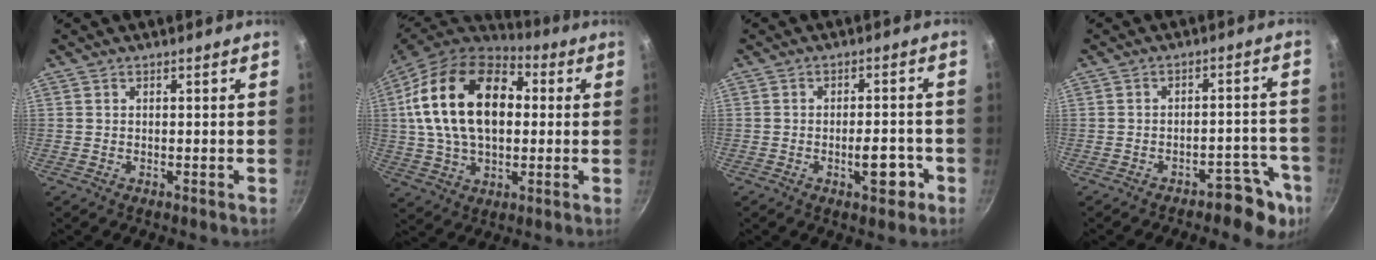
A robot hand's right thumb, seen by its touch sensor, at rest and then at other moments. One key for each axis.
{"total": 23.0, "fx": 3.6, "fy": 14.6, "fz": 17.5, "tx": -0.289, "ty": 0.022, "tz": 0.051}
{"total": 5.7, "fx": -2.3, "fy": 2.5, "fz": 4.5, "tx": -0.037, "ty": 0.017, "tz": -0.030}
{"total": 7.7, "fx": -5.0, "fy": 3.8, "fz": 4.5, "tx": -0.006, "ty": 0.059, "tz": -0.055}